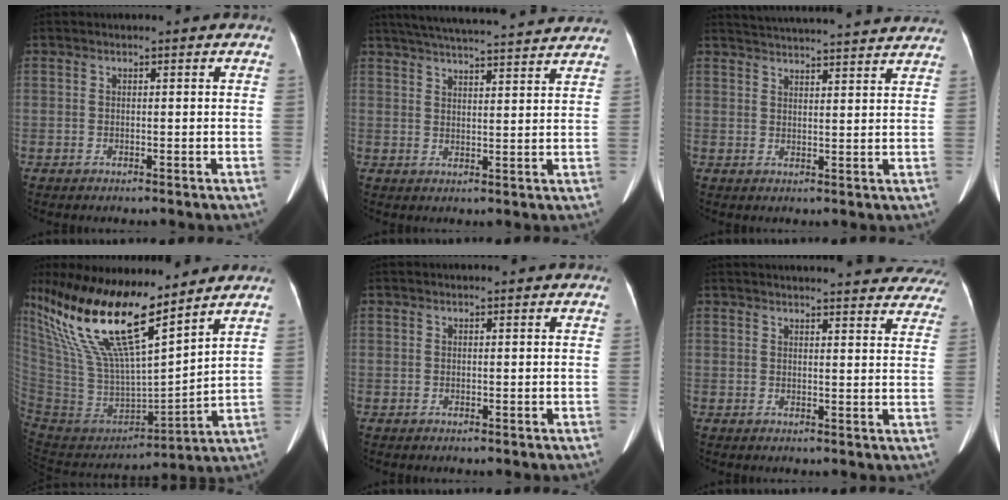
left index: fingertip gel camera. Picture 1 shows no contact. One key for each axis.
{"total": 20.0, "fx": 18.4, "fy": 1.5, "fz": 7.6, "tx": -0.126, "ty": 0.029, "tz": 0.248}
{"total": 18.4, "fx": 17.5, "fy": 1.1, "fz": 5.5, "tx": -0.087, "ty": 0.015, "tz": 0.229}
{"total": 21.6, "fx": 15.7, "fy": 4.0, "fz": 14.3, "tx": -0.298, "ty": 0.006, "tz": 0.302}
{"total": 1.9, "fx": 1.8, "fy": 0.1, "fz": 0.6, "tx": -0.008, "ty": 0.022, "tz": 0.023}
{"total": 27.2, "fx": 25.5, "fy": 5.1, "fz": 8.1, "tx": -0.119, "ty": -0.041, "tz": 0.289}